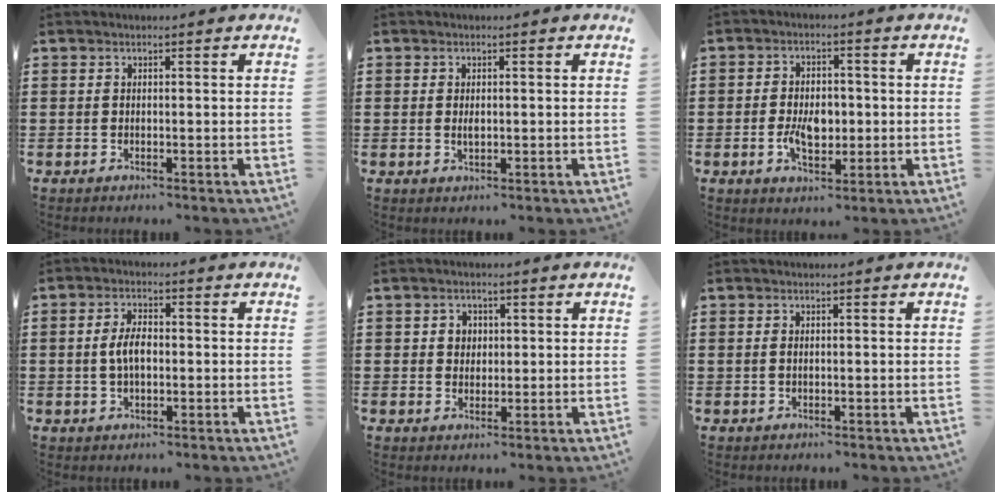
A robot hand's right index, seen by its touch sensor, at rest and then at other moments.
{"total": 1.1, "force": [0.2, 0.5, 1.0], "torque": [-0.020, 0.003, 0.002]}
{"total": 5.7, "force": [-0.8, 3.4, 4.5], "torque": [-0.089, 0.001, -0.019]}
{"total": 4.3, "force": [-0.1, 2.2, 3.7], "torque": [-0.086, 0.002, -0.008]}
{"total": 2.3, "force": [0.4, 2.1, 0.8], "torque": [-0.024, 0.011, 0.006]}
{"total": 0.7, "force": [0.1, 0.4, 0.6], "torque": [-0.013, 0.003, 0.002]}